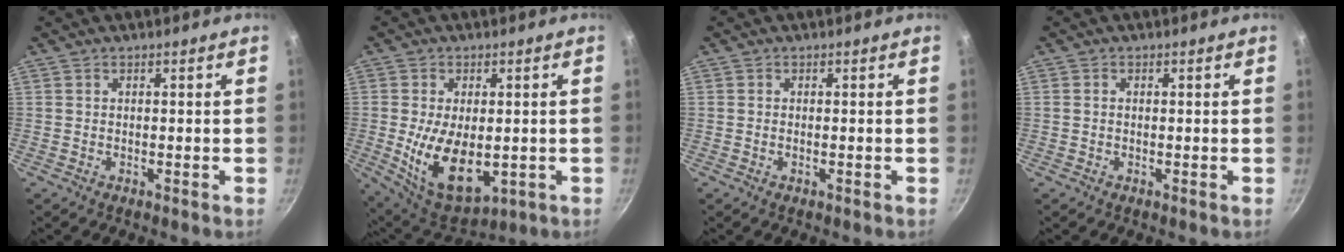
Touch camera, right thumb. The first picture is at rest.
{"total": 14.1, "force": [-1.7, 8.0, 11.5], "torque": [-0.185, -0.012, -0.009]}
{"total": 0.6, "force": [-0.2, 0.2, 0.5], "torque": [-0.010, 0.002, -0.003]}
{"total": 0.6, "force": [0.0, 0.5, 0.4], "torque": [-0.006, 0.004, -0.002]}